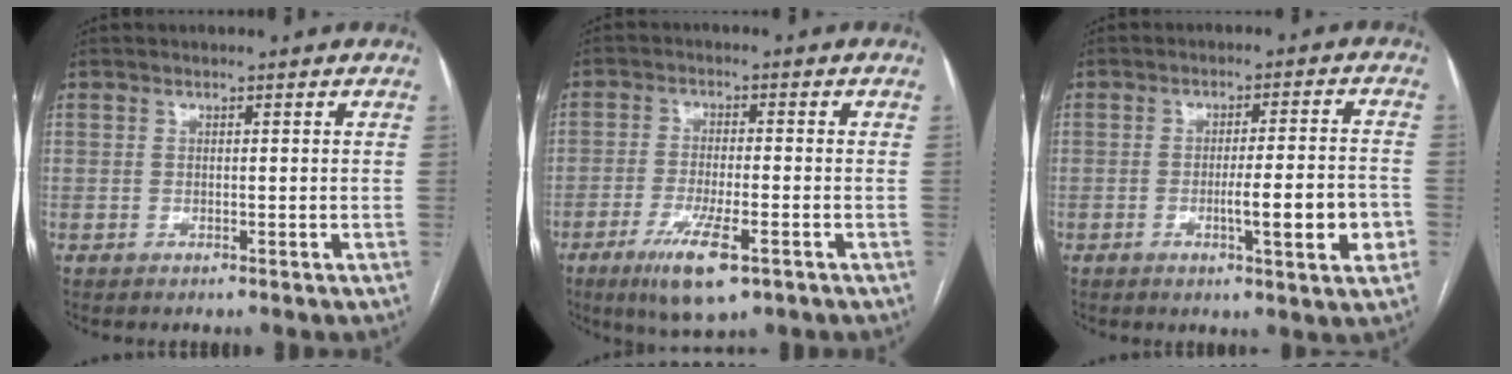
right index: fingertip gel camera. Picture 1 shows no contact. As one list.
[{"total": 8.6, "force": [-4.6, 1.7, 7.1], "torque": [-0.132, -0.018, -0.074]}, {"total": 9.0, "force": [-2.8, 0.6, 8.6], "torque": [-0.122, -0.001, -0.037]}]